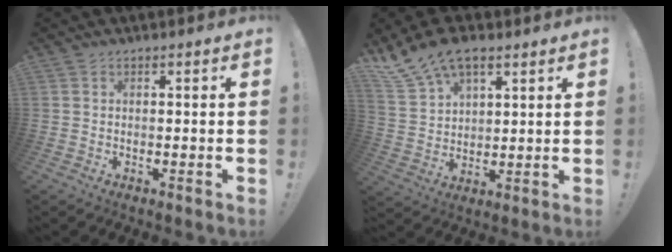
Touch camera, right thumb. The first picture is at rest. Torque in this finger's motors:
{"motor_torque": [-0.02, 1.67, 0.21, 0.05, 0.33]}